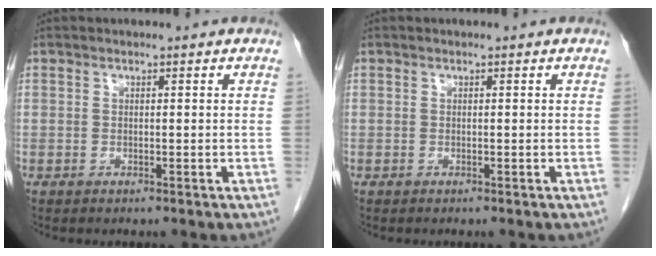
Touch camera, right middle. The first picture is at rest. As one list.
[{"total": 0.0}]